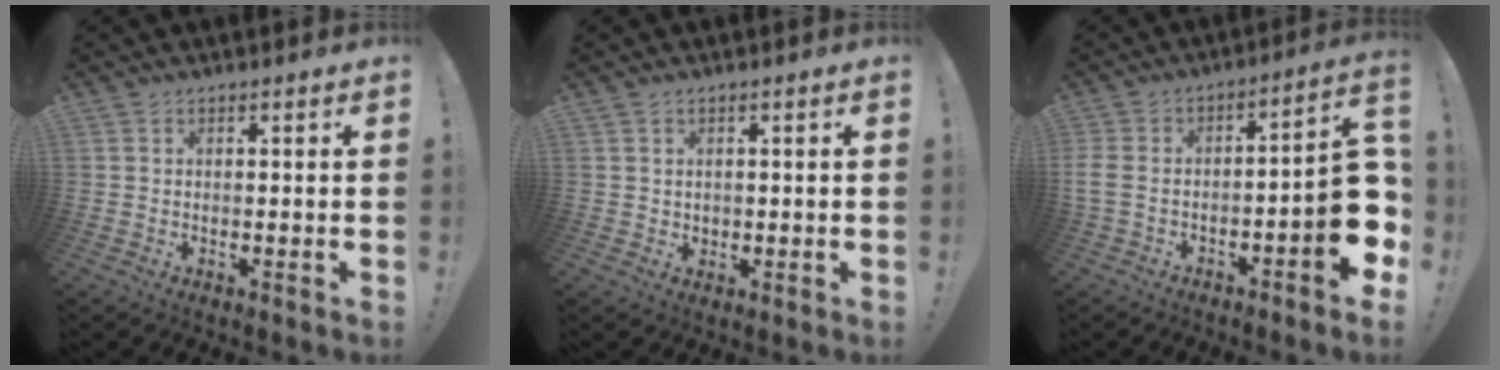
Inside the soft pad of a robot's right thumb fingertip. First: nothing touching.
{"total": 2.4, "force": [0.8, 2.3, 0.4], "torque": [0.000, -0.003, 0.014]}
{"total": 14.4, "force": [-3.9, 4.4, 13.1], "torque": [-0.182, 0.019, -0.060]}